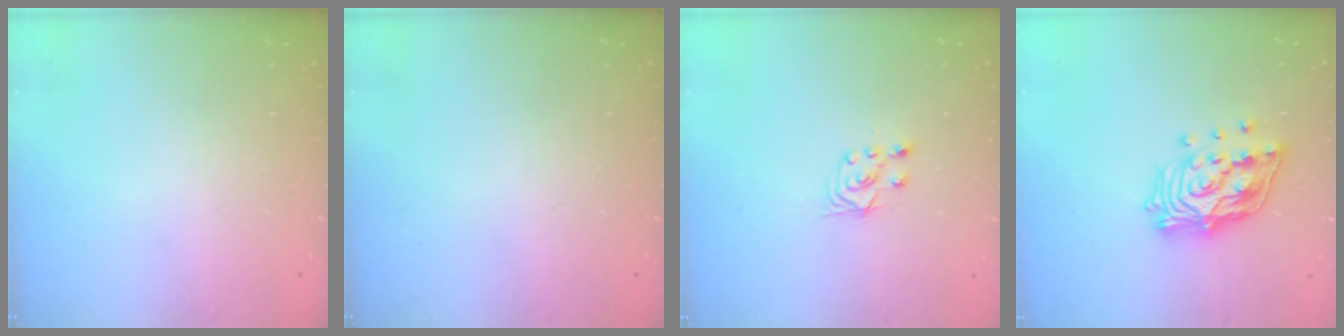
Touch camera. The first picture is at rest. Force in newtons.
{"total": 0.0}
{"total": 3.8, "press": 3.7, "slide": 0.9}
{"total": 16.8, "press": 16.6, "slide": 2.6}